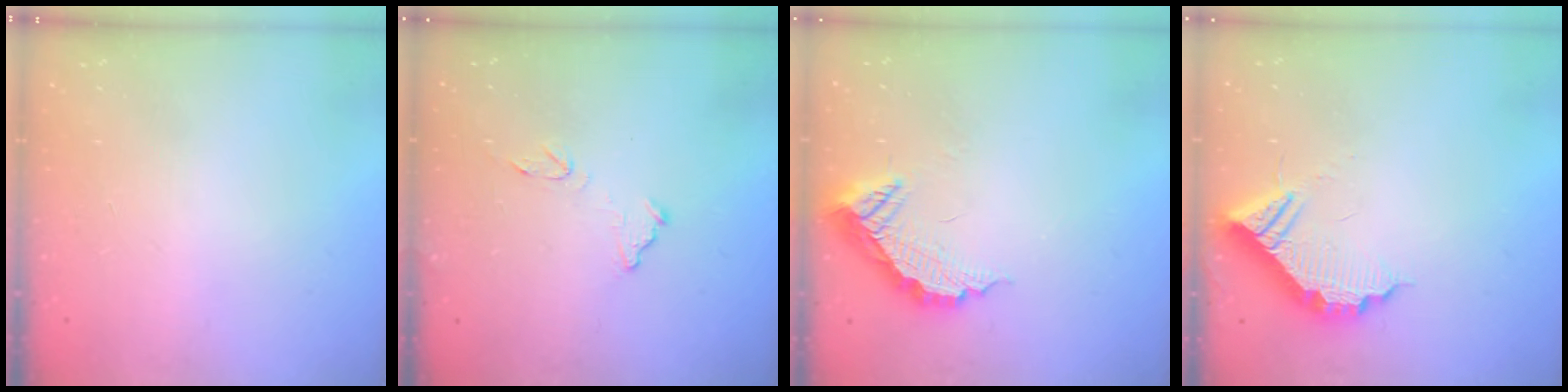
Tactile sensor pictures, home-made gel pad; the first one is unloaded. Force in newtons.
{"total": 10.3, "press": 10.3, "slide": 0.4}
{"total": 10.5, "press": 10.5, "slide": 0.3}
{"total": 10.1, "press": 10.1, "slide": 0.7}